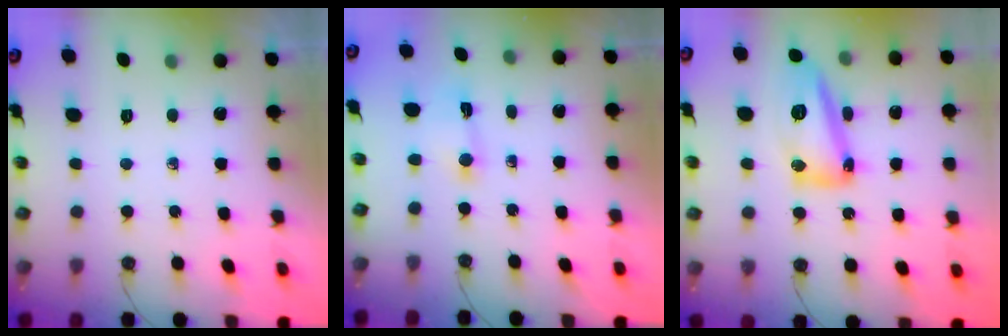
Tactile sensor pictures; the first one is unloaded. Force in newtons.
{"total": 1.6, "press": 1.6, "slide": 0.2}
{"total": 14.3, "press": 14.3, "slide": 1.2}